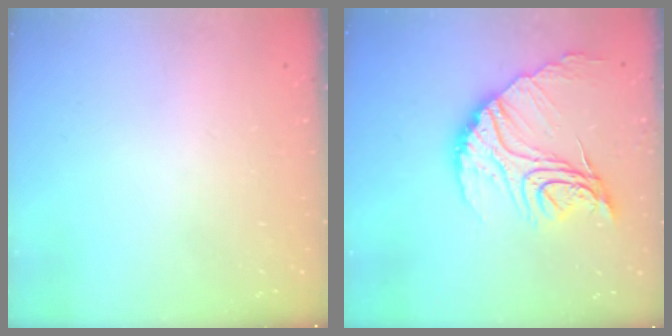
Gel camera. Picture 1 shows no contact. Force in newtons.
{"total": 18.7, "press": 18.6, "slide": 1.7}